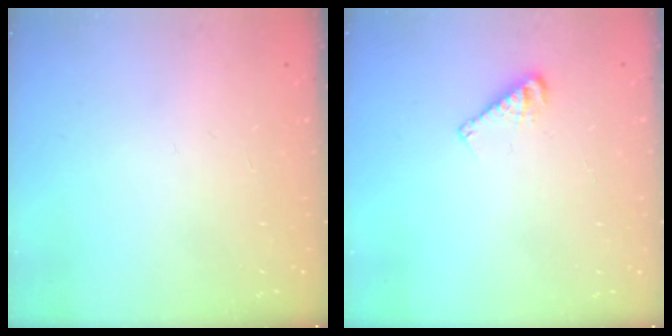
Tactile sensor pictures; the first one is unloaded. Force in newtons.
{"total": 6.3, "press": 6.3, "slide": 0.4}